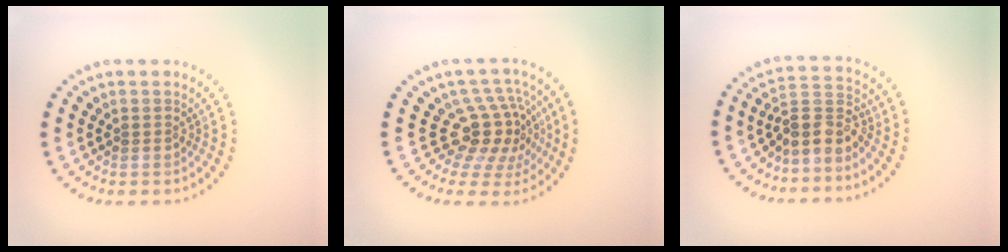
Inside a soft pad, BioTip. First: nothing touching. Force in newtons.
{"total": 4.7, "press": 3.4, "slide": 3.2}
{"total": 3.2, "press": 2.4, "slide": 2.1}